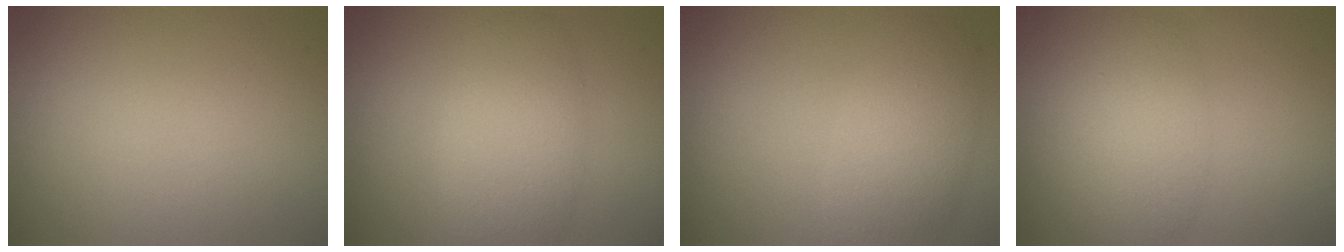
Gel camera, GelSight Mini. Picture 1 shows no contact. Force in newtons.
{"total": 5.0, "press": 5.0, "slide": 0.3}
{"total": 4.6, "press": 4.6, "slide": 0.2}
{"total": 4.0, "press": 4.0, "slide": 0.1}